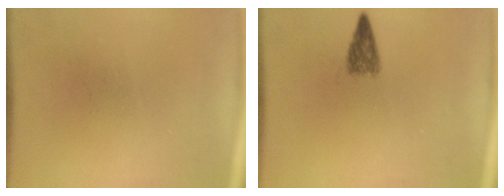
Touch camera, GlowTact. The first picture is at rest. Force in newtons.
{"total": 2.5}